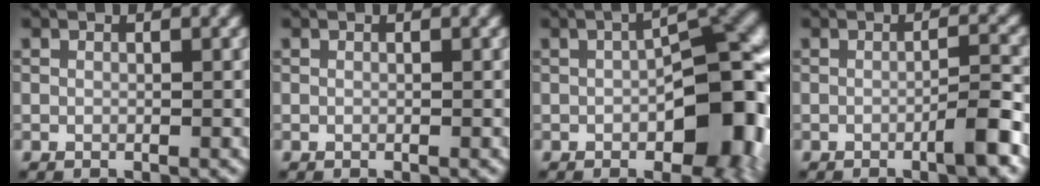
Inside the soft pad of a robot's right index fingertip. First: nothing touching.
{"total": 0.0}
{"total": 9.7, "force": [-2.4, 4.3, 8.3], "torque": [-0.101, 0.009, -0.037]}
{"total": 3.2, "force": [-1.4, 0.4, 2.8], "torque": [-0.037, 0.011, -0.028]}